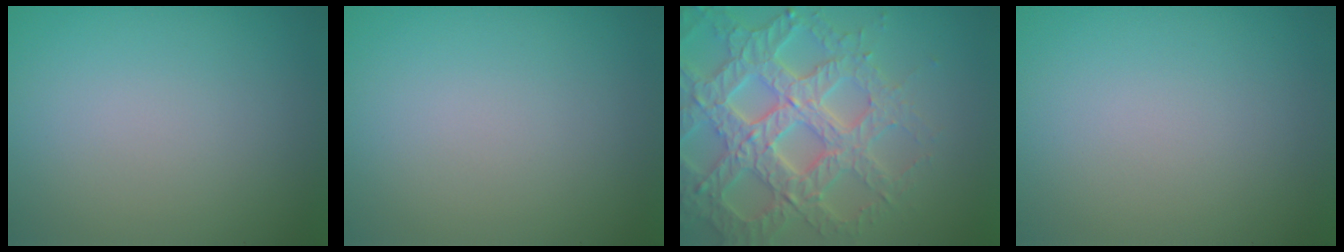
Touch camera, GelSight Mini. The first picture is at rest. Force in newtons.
{"total": 0.0}
{"total": 6.9, "press": 6.7, "slide": 1.7}
{"total": 0.0}